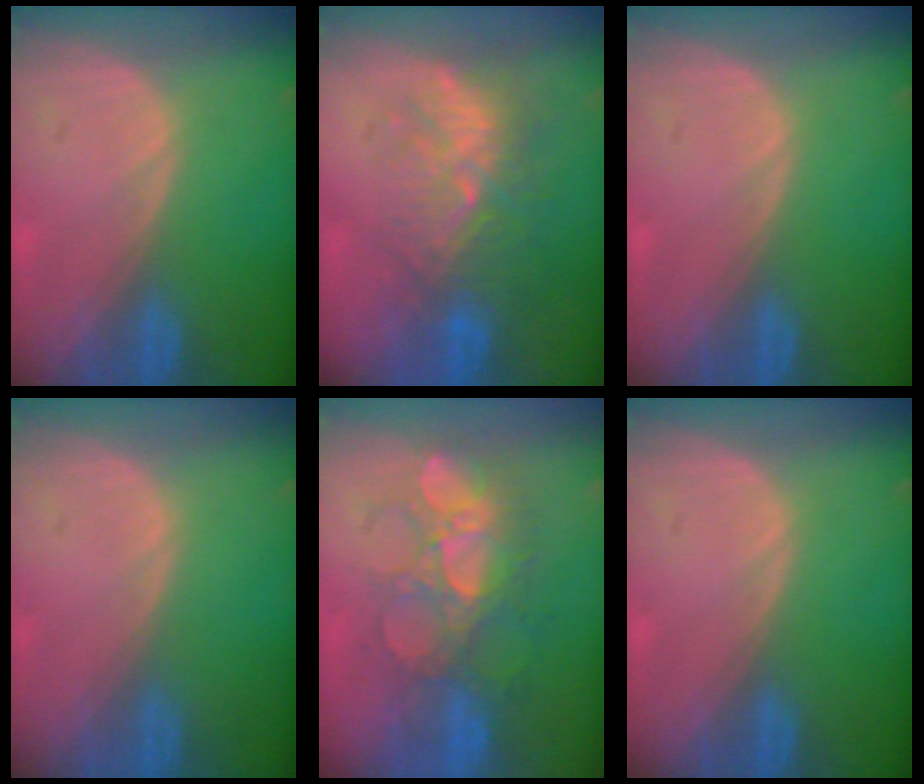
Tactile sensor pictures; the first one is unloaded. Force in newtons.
{"total": 9.1, "press": 8.4, "slide": 3.4}
{"total": 0.0}
{"total": 0.0}
{"total": 8.8, "press": 8.6, "slide": 1.5}
{"total": 0.0}